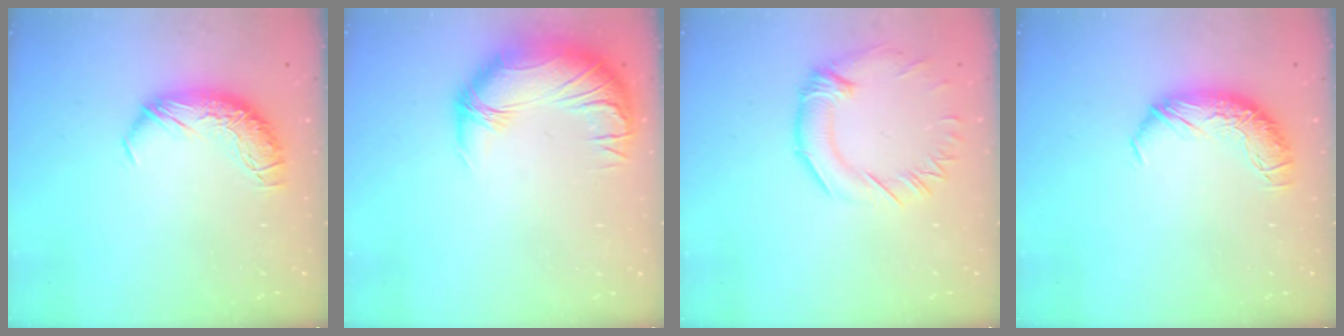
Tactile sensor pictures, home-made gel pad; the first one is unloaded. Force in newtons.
{"total": 2.8, "press": 0.1, "slide": 2.8}
{"total": 1.3, "press": 0.4, "slide": 1.3}
{"total": 0.0}